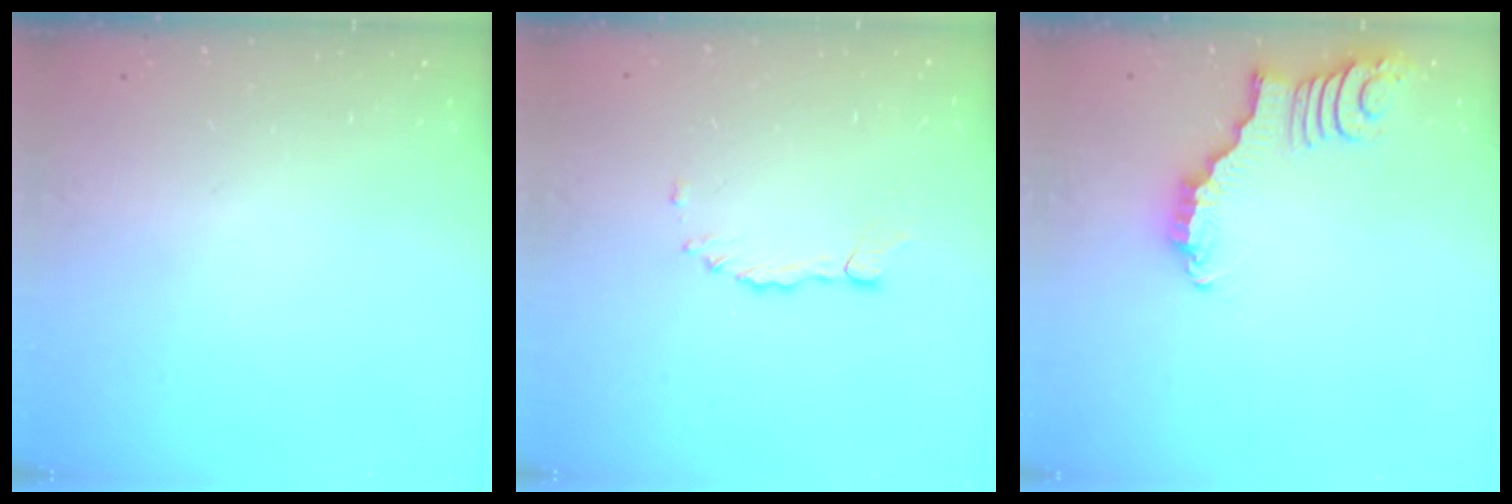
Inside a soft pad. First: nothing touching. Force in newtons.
{"total": 2.3, "press": 2.3, "slide": 0.2}
{"total": 2.8, "press": 2.8, "slide": 0.4}